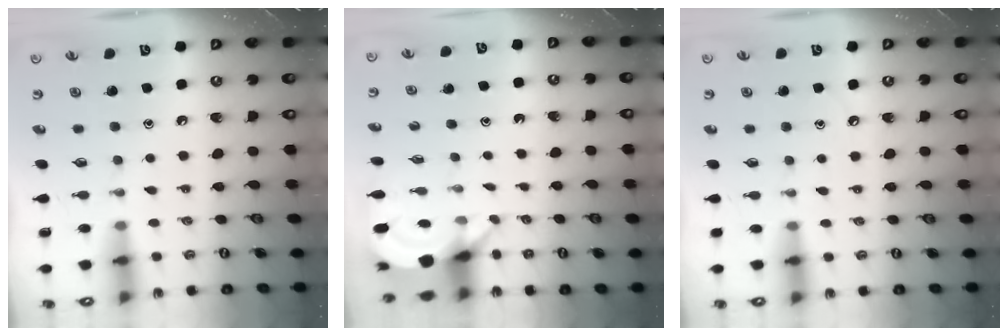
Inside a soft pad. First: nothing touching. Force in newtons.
{"total": 3.7, "press": 3.7, "slide": 0.2}
{"total": 4.3, "press": 4.3, "slide": 0.6}